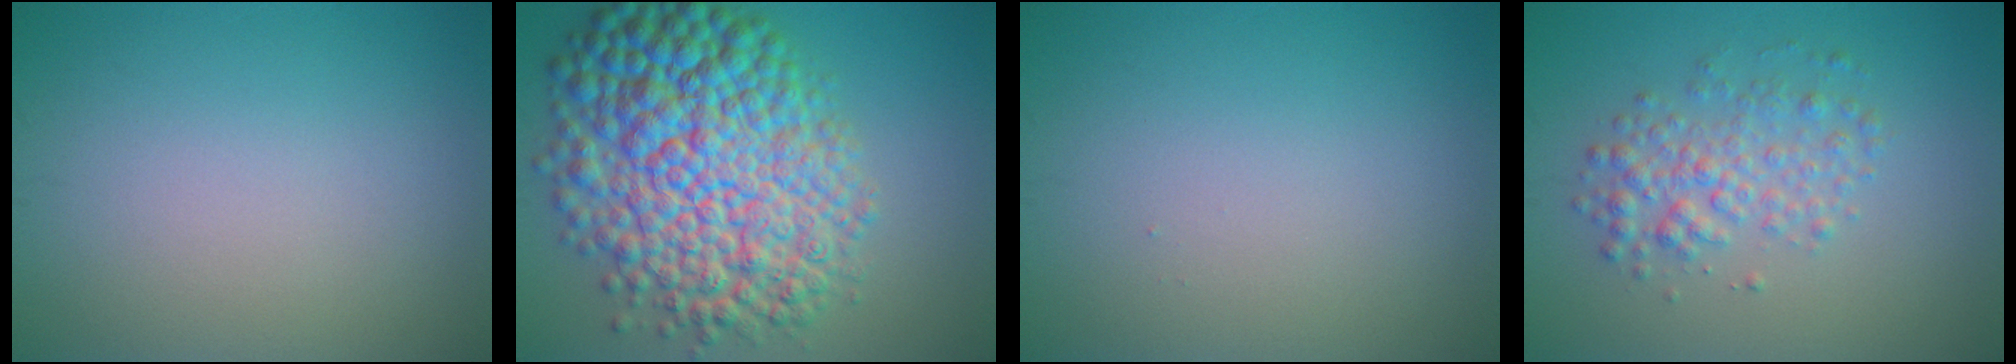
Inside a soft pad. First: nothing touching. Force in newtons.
{"total": 13.1, "press": 13.1, "slide": 0.2}
{"total": 0.0}
{"total": 3.2, "press": 3.2, "slide": 0.1}